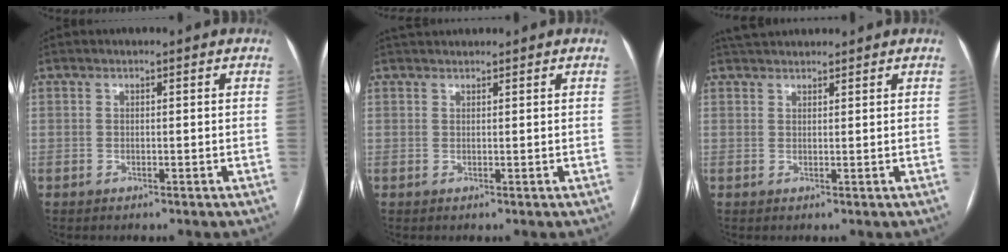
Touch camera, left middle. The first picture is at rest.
{"total": 2.4, "force": [2.3, 0.4, 0.5], "torque": [-0.006, 0.029, 0.041]}
{"total": 4.3, "force": [4.0, 0.9, 1.2], "torque": [-0.017, 0.038, 0.068]}